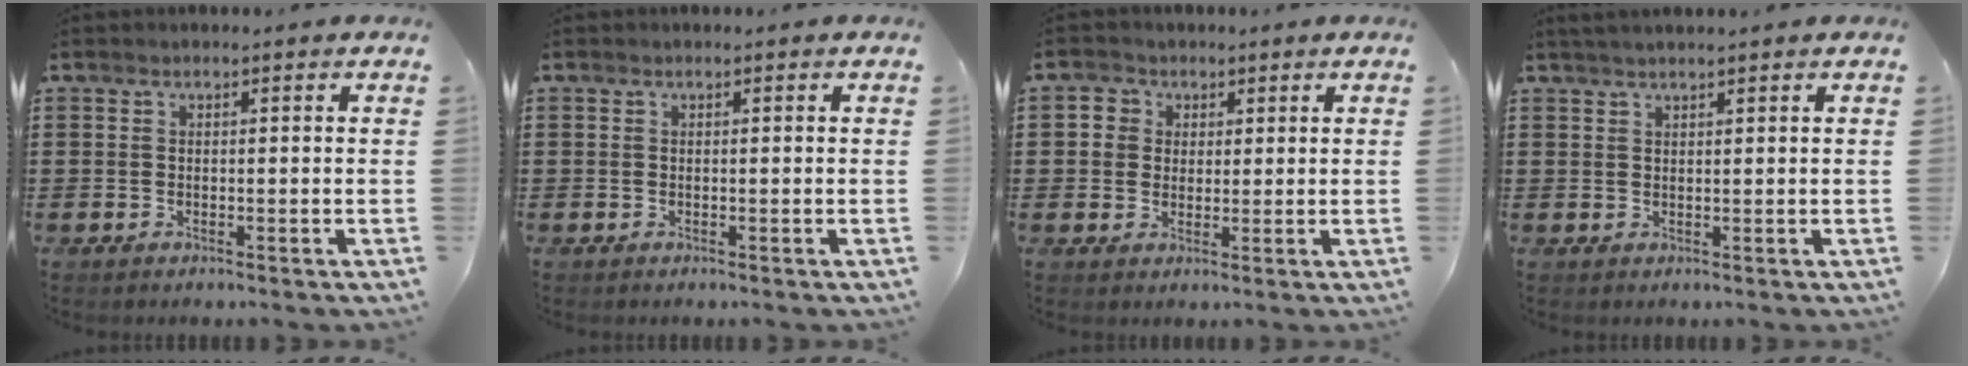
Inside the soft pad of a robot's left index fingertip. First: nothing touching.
{"total": 0.0}
{"total": 3.8, "force": [1.5, 3.5, 0.1], "torque": [-0.007, 0.007, 0.022]}
{"total": 1.3, "force": [1.2, -0.1, 0.5], "torque": [-0.011, -0.001, 0.023]}